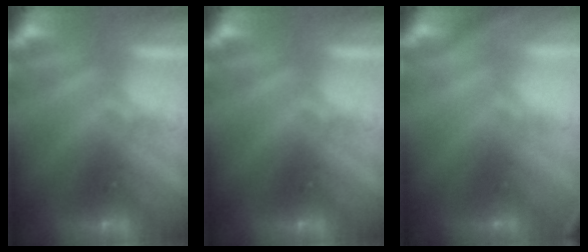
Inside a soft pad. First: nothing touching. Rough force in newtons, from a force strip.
{"total": 0.0}
{"total": 2.8}